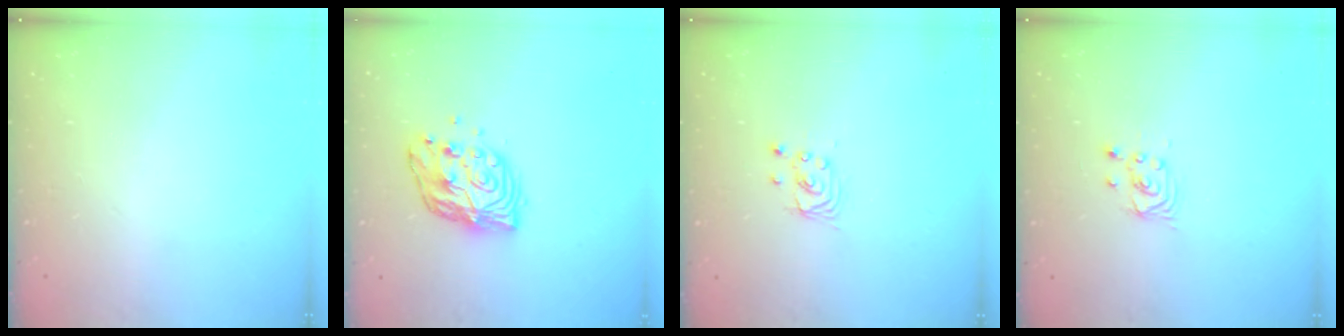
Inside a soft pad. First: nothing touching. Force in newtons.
{"total": 11.1, "press": 11.1, "slide": 1.1}
{"total": 2.8, "press": 2.8, "slide": 0.2}
{"total": 2.5, "press": 2.5, "slide": 0.2}